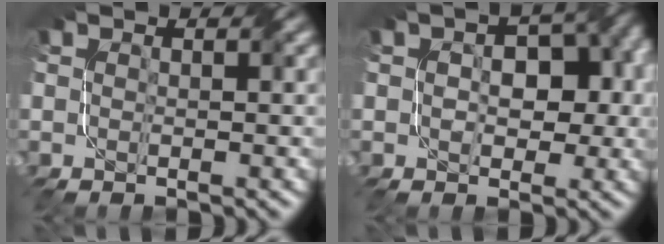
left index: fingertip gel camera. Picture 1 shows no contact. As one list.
[{"total": 5.5, "force": [-0.6, 3.7, 4.1], "torque": [-0.039, 0.013, -0.001]}]